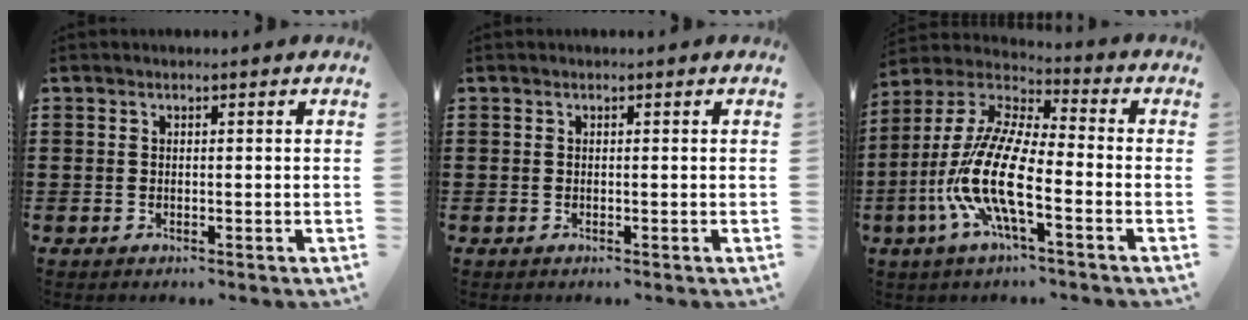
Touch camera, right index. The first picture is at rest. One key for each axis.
{"total": 0.0}
{"total": 12.9, "fx": -4.8, "fy": 3.5, "fz": 11.5, "tx": -0.283, "ty": -0.020, "tz": -0.105}